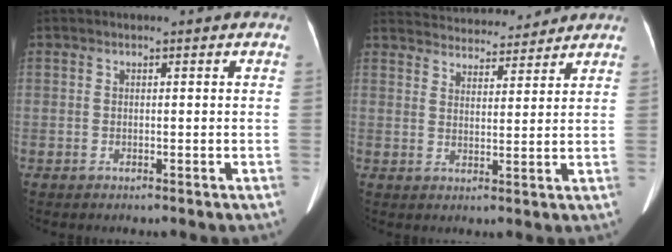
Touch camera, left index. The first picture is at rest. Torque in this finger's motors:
{"motor_torque": [0.02, -0.58, 0.12, 0.02]}